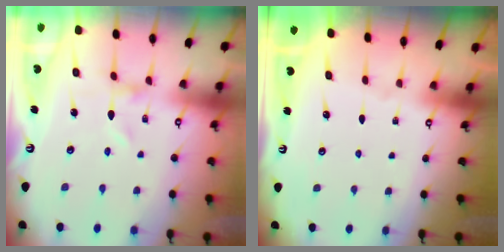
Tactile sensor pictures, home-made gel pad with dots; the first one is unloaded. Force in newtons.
{"total": 0.0}